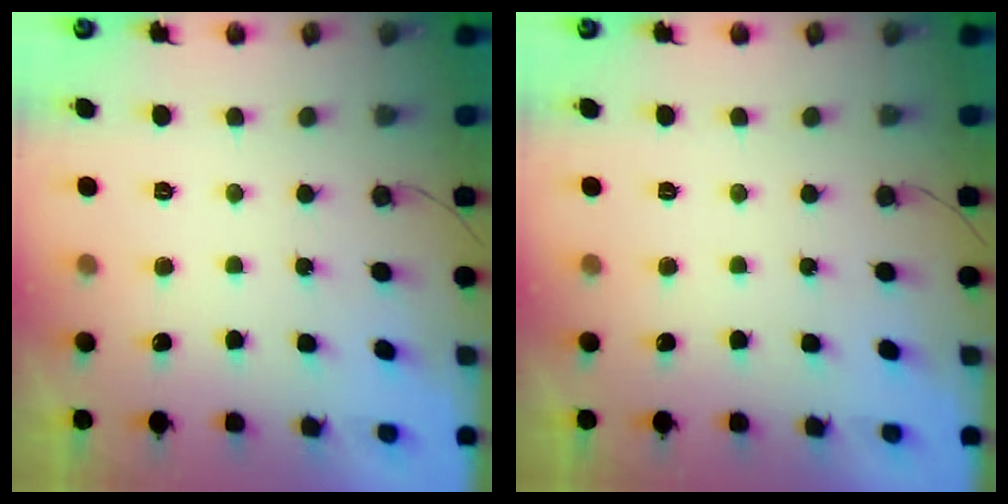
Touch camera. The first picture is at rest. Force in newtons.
{"total": 0.0}